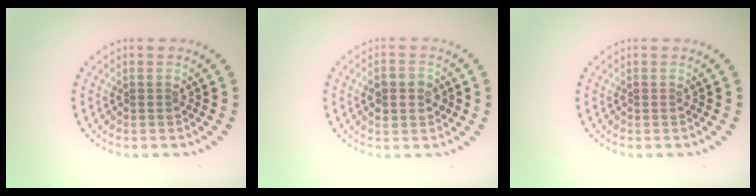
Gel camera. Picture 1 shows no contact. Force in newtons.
{"total": 2.7, "press": 2.7, "slide": 0.1}
{"total": 0.0}